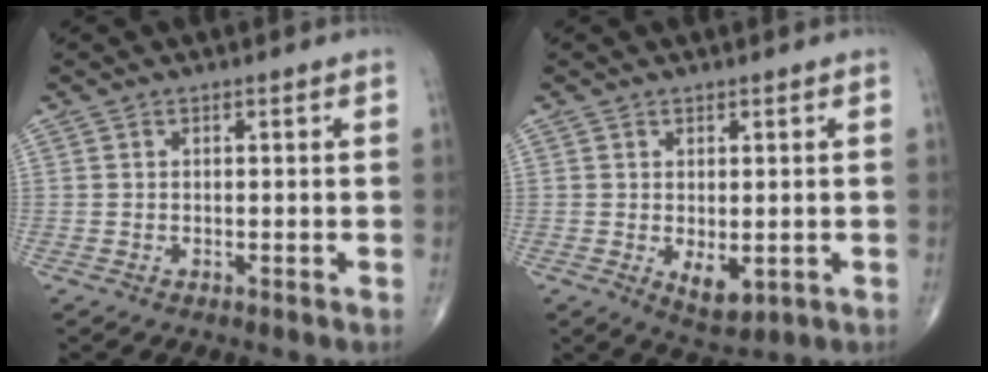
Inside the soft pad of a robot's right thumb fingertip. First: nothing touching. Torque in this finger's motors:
{"motor_torque": [0.17, 0.40, 0.30, 0.28, 0.11]}